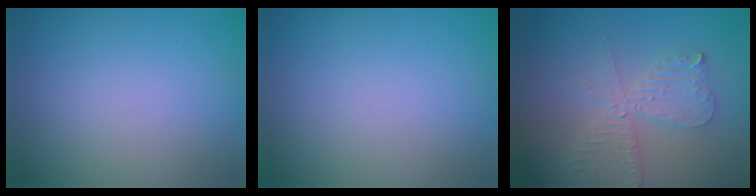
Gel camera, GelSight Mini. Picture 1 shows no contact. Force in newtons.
{"total": 0.0}
{"total": 4.1, "press": 3.5, "slide": 2.1}